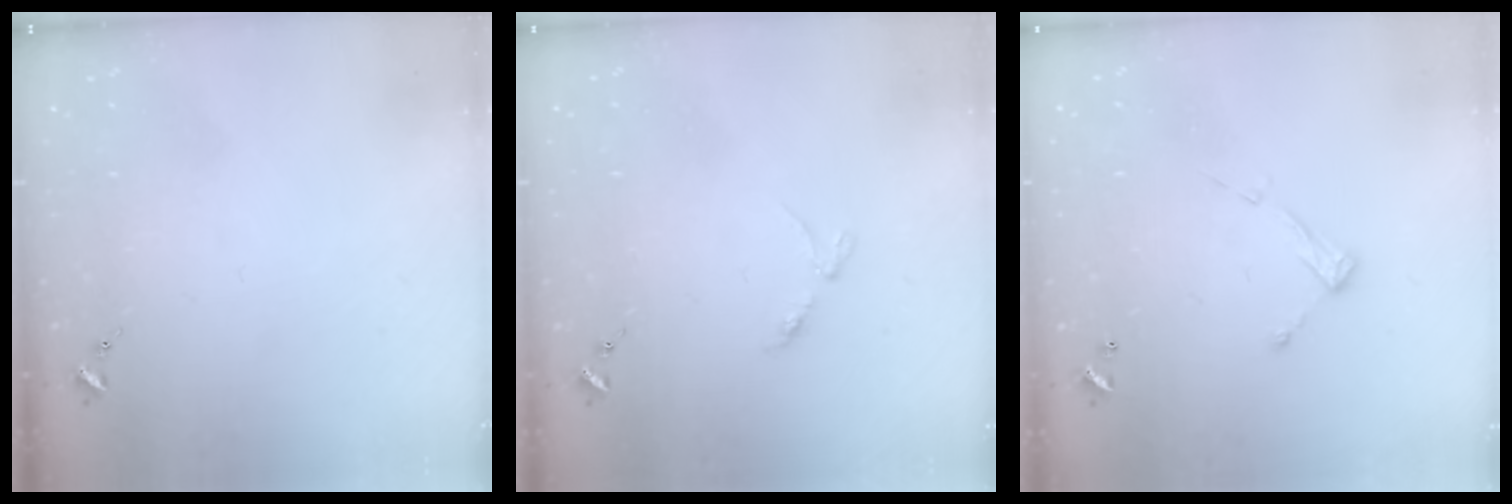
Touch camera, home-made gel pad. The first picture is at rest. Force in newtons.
{"total": 2.9, "press": 2.8, "slide": 0.4}
{"total": 6.3, "press": 6.3, "slide": 0.3}